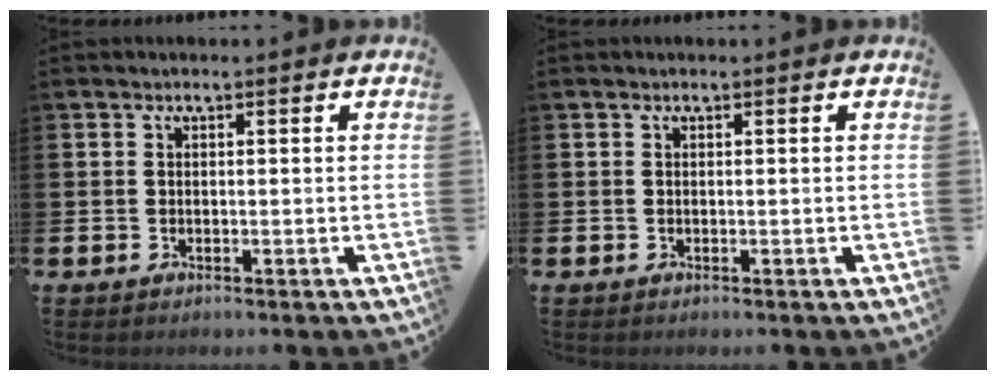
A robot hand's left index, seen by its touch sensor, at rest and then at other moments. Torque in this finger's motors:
{"motor_torque": [-0.07, 0.06, 0.03, 0.01]}